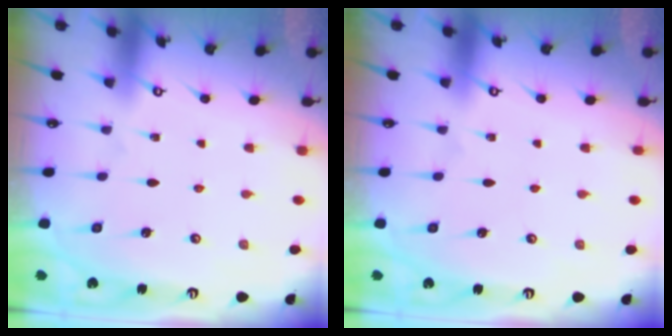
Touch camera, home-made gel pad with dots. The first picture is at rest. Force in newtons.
{"total": 0.0}